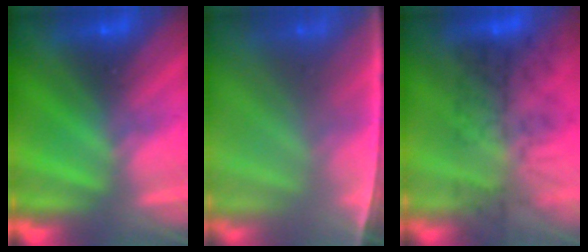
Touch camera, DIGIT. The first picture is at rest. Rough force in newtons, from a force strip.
{"total": 7.2}
{"total": 8.4}